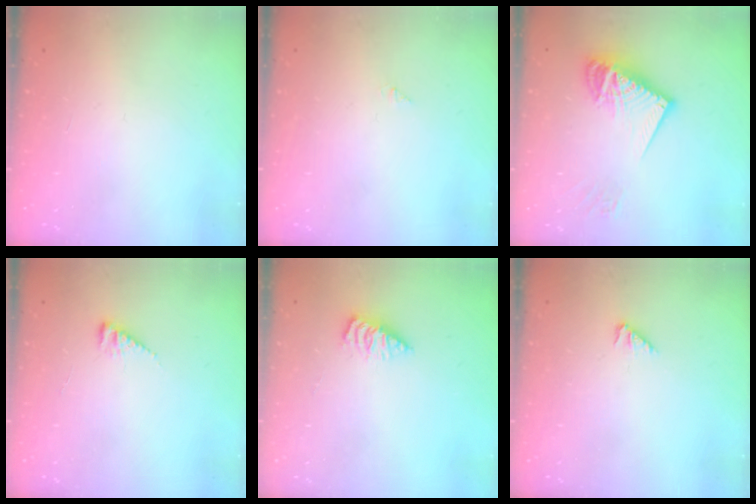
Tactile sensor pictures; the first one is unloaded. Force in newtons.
{"total": 0.0}
{"total": 14.0, "press": 13.9, "slide": 1.3}
{"total": 5.2, "press": 5.2, "slide": 0.5}
{"total": 2.8, "press": 2.8, "slide": 0.4}
{"total": 2.2, "press": 2.1, "slide": 0.5}